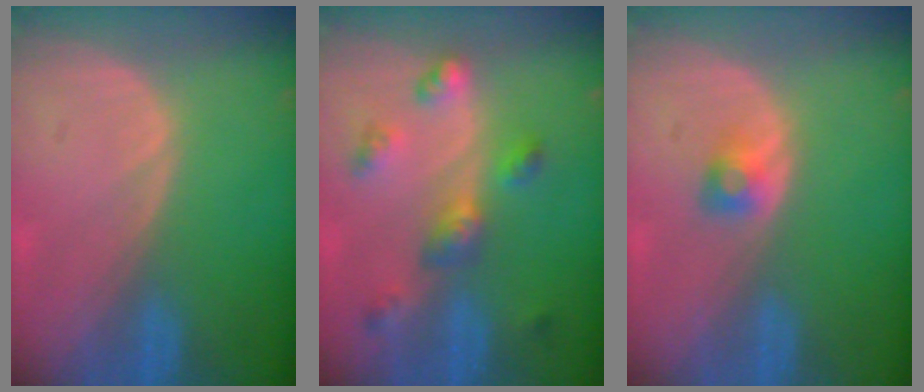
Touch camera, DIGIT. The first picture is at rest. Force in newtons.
{"total": 6.4, "press": 5.7, "slide": 2.8}
{"total": 2.2, "press": 2.1, "slide": 0.3}